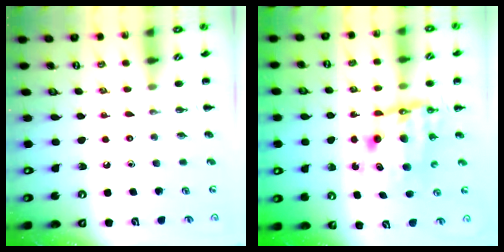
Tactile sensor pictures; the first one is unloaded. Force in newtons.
{"total": 10.1, "press": 9.7, "slide": 2.6}